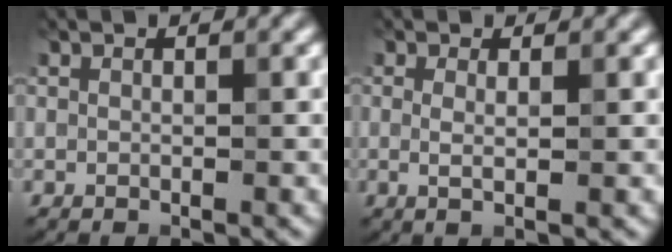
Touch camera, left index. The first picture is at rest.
{"total": 1.6, "force": [0.2, 0.4, 1.5], "torque": [-0.024, -0.003, -0.001]}